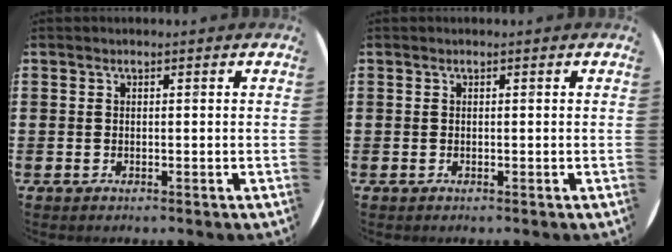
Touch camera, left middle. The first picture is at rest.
{"total": 0.0}